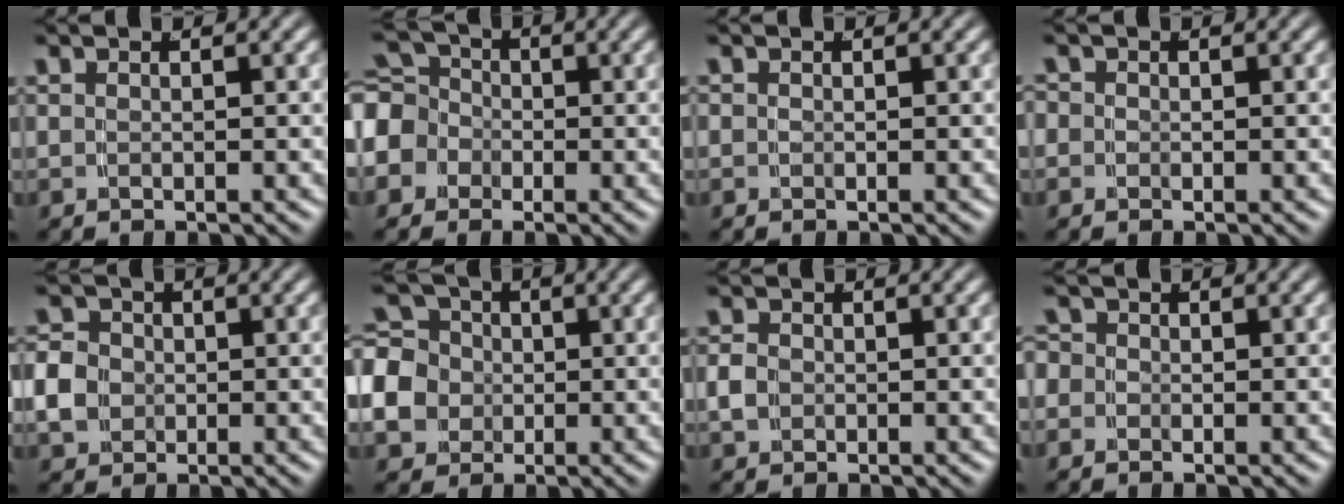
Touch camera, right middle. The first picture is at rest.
{"total": 7.6, "force": [-0.8, 7.0, 3.0], "torque": [-0.075, -0.015, -0.023]}
{"total": 0.6, "force": [-0.1, 0.6, 0.3], "torque": [-0.005, -0.004, -0.005]}
{"total": 1.8, "force": [-0.2, 1.7, 0.5], "torque": [-0.014, -0.006, -0.010]}
{"total": 4.6, "force": [-0.3, 4.0, 2.2], "torque": [-0.048, -0.007, -0.006]}
{"total": 9.4, "force": [-0.2, 8.5, 4.1], "torque": [-0.098, -0.026, -0.008]}
{"total": 1.5, "force": [-0.3, 1.2, 0.8], "torque": [-0.024, -0.002, -0.005]}
{"total": 2.9, "force": [-0.3, 2.8, 0.8], "torque": [-0.022, -0.002, -0.018]}